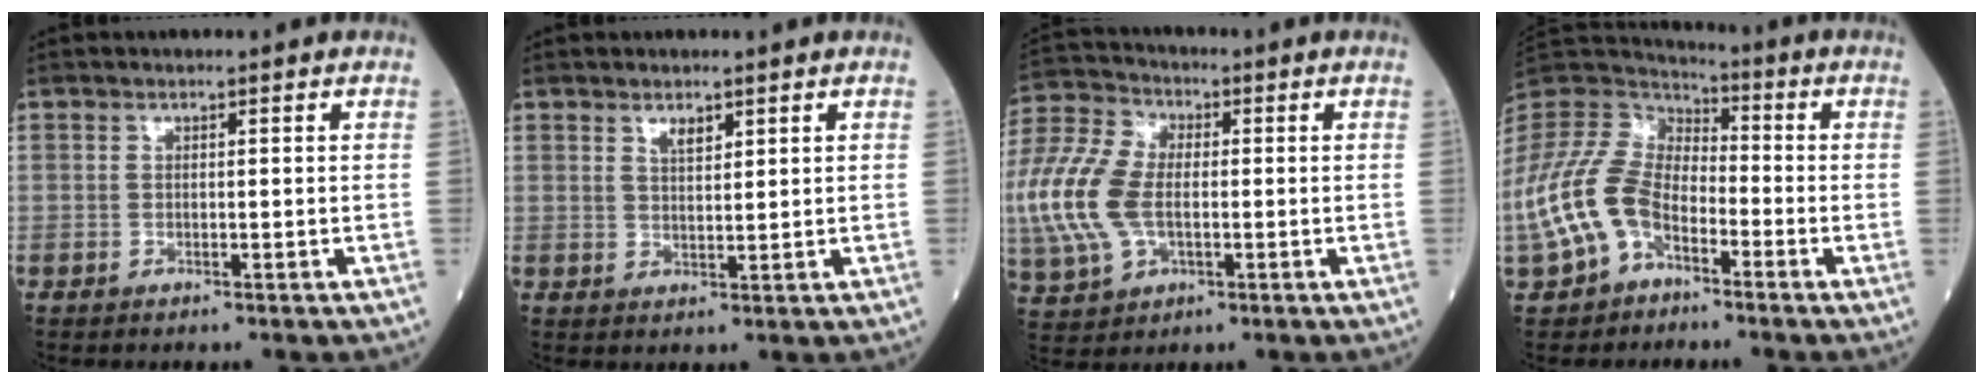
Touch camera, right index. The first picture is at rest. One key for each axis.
{"total": 2.1, "fx": 1.4, "fy": 0.8, "fz": 1.4, "tx": -0.026, "ty": 0.001, "tz": 0.029}
{"total": 17.3, "fx": -1.5, "fy": 10.6, "fz": 13.6, "tx": -0.355, "ty": 0.004, "tz": -0.022}
{"total": 13.7, "fx": -5.7, "fy": 8.5, "fz": 9.1, "tx": -0.216, "ty": 0.015, "tz": -0.116}